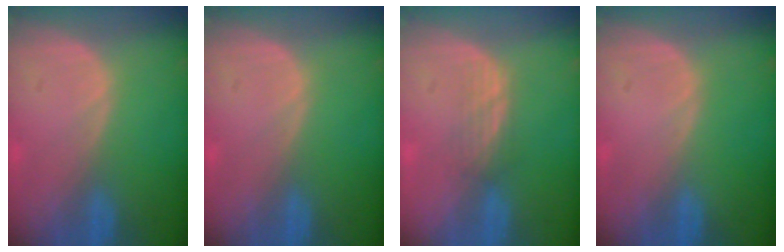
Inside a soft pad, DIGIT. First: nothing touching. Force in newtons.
{"total": 0.0}
{"total": 2.4, "press": 2.4, "slide": 0.5}
{"total": 0.0}